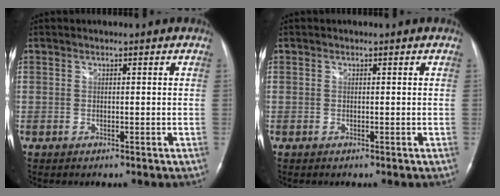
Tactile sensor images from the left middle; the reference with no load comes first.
{"total": 0.0}